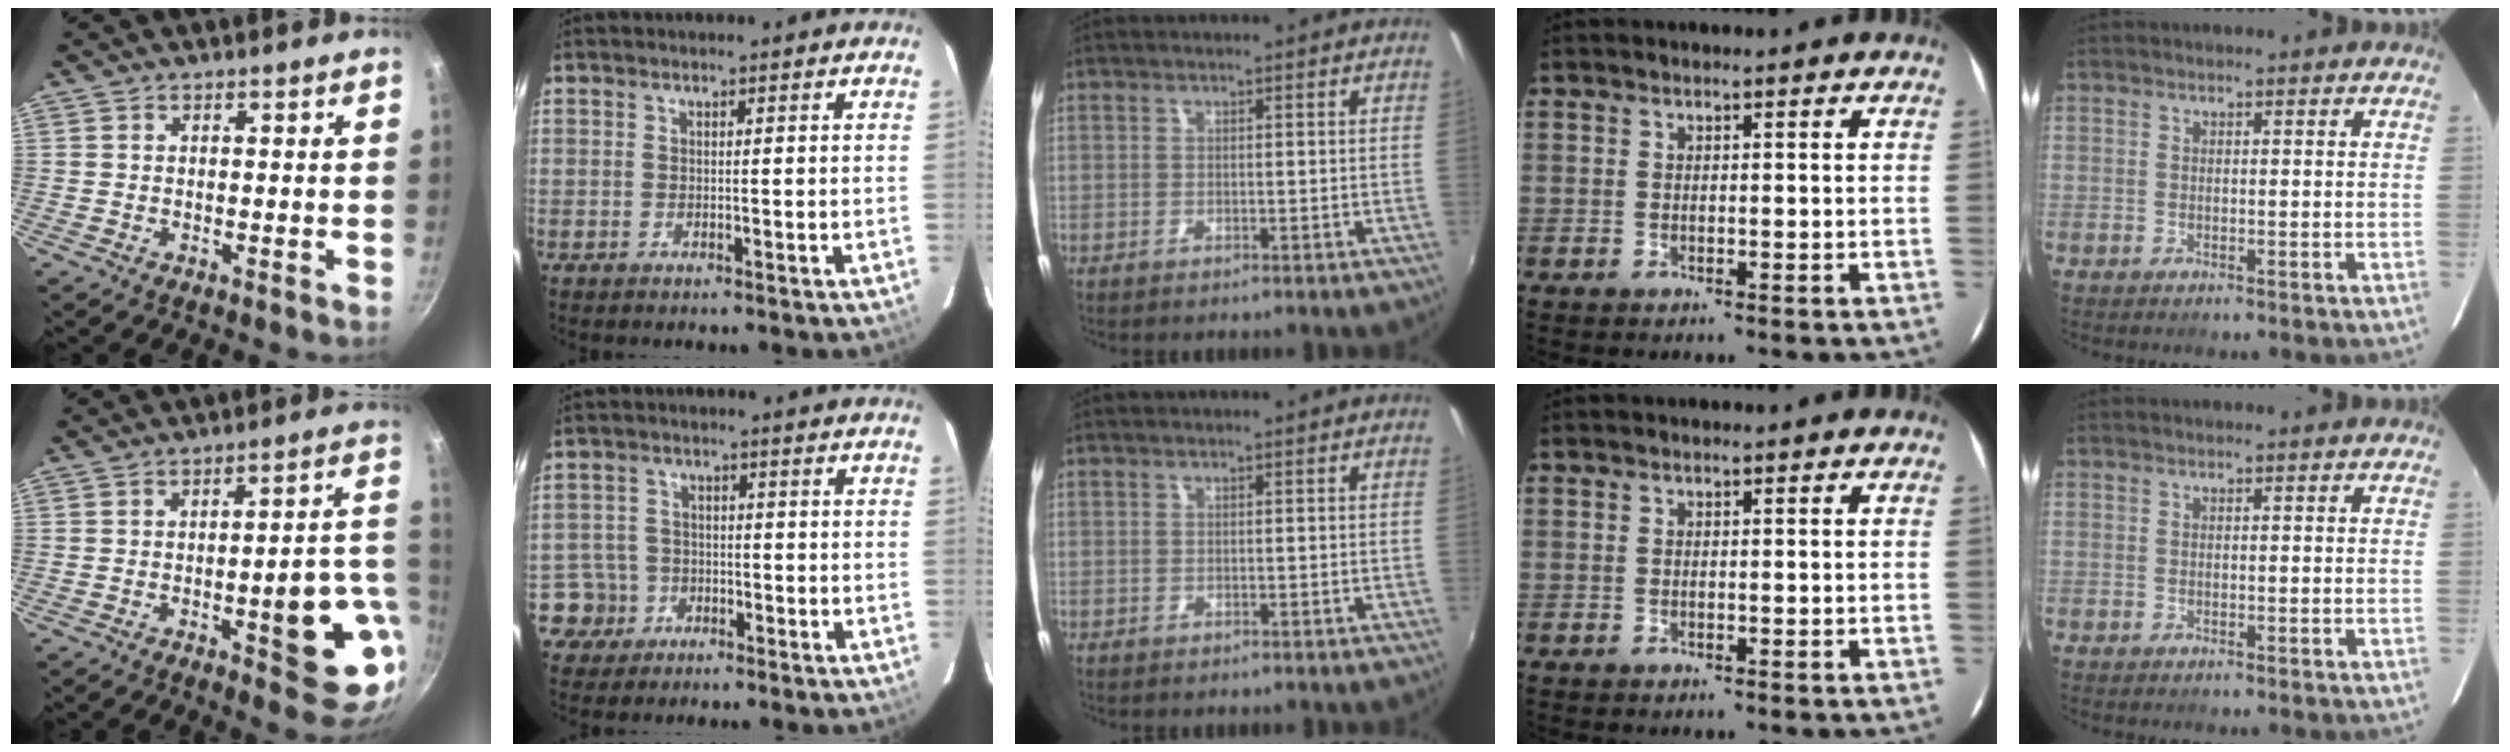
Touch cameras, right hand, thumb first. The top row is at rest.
{"thumb": {"total": 15.9, "force": [-3.9, 5.2, 14.5], "torque": [-0.135, 0.025, -0.050]}, "index": {"total": 5.2, "force": [-2.4, 4.6, -0.2], "torque": [-0.007, 0.020, -0.045]}}